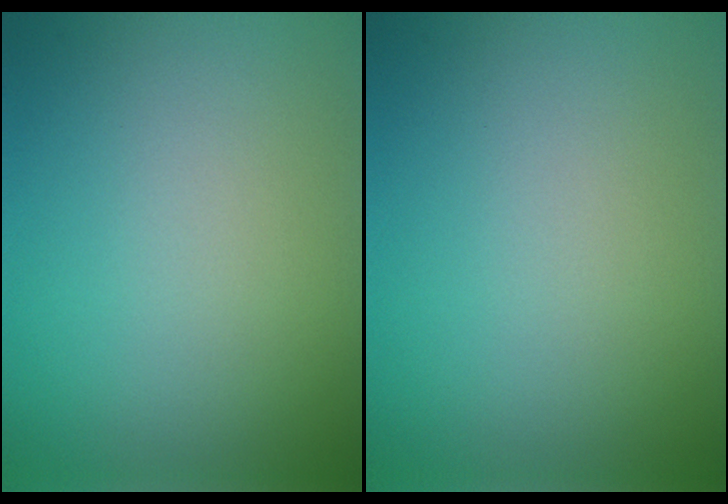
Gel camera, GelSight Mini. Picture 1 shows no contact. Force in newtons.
{"total": 0.0}